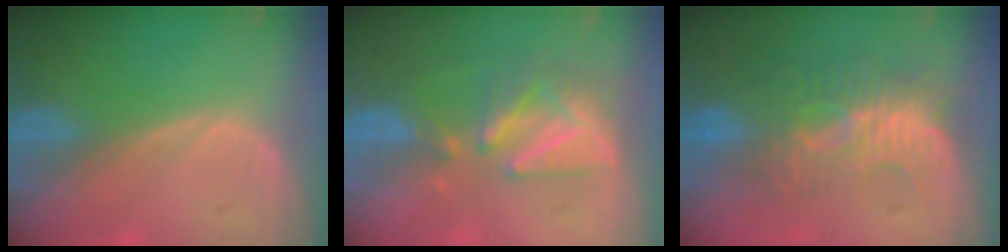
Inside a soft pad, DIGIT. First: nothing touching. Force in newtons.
{"total": 8.4, "press": 7.7, "slide": 3.5}
{"total": 9.2, "press": 8.8, "slide": 2.8}